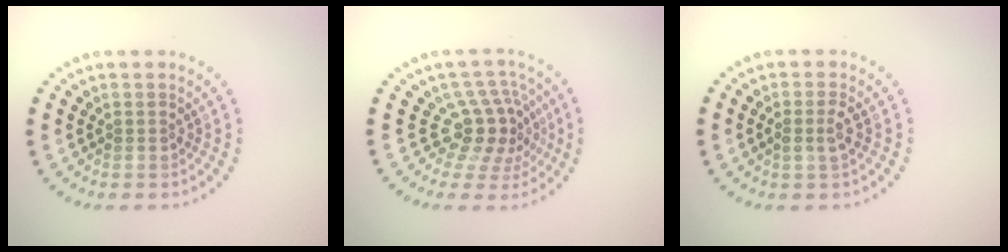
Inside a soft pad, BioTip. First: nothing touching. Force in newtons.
{"total": 4.0, "press": 3.0, "slide": 2.7}
{"total": 1.5, "press": 1.4, "slide": 0.7}